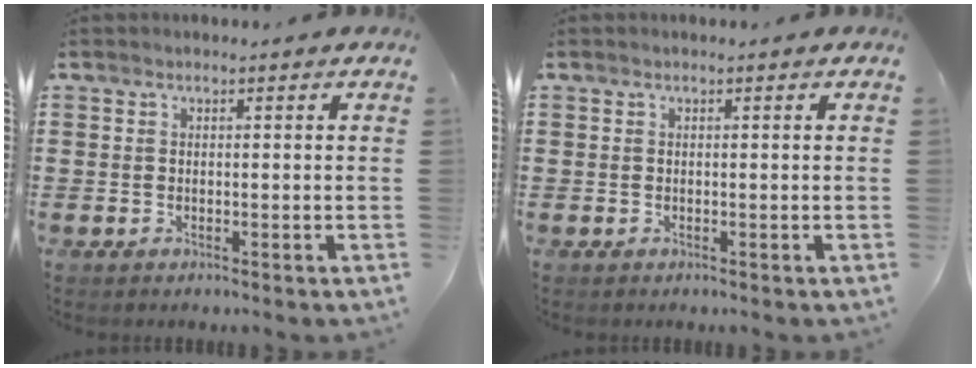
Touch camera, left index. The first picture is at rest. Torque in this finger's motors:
{"motor_torque": [0.00, 0.00, 0.00, 0.01]}